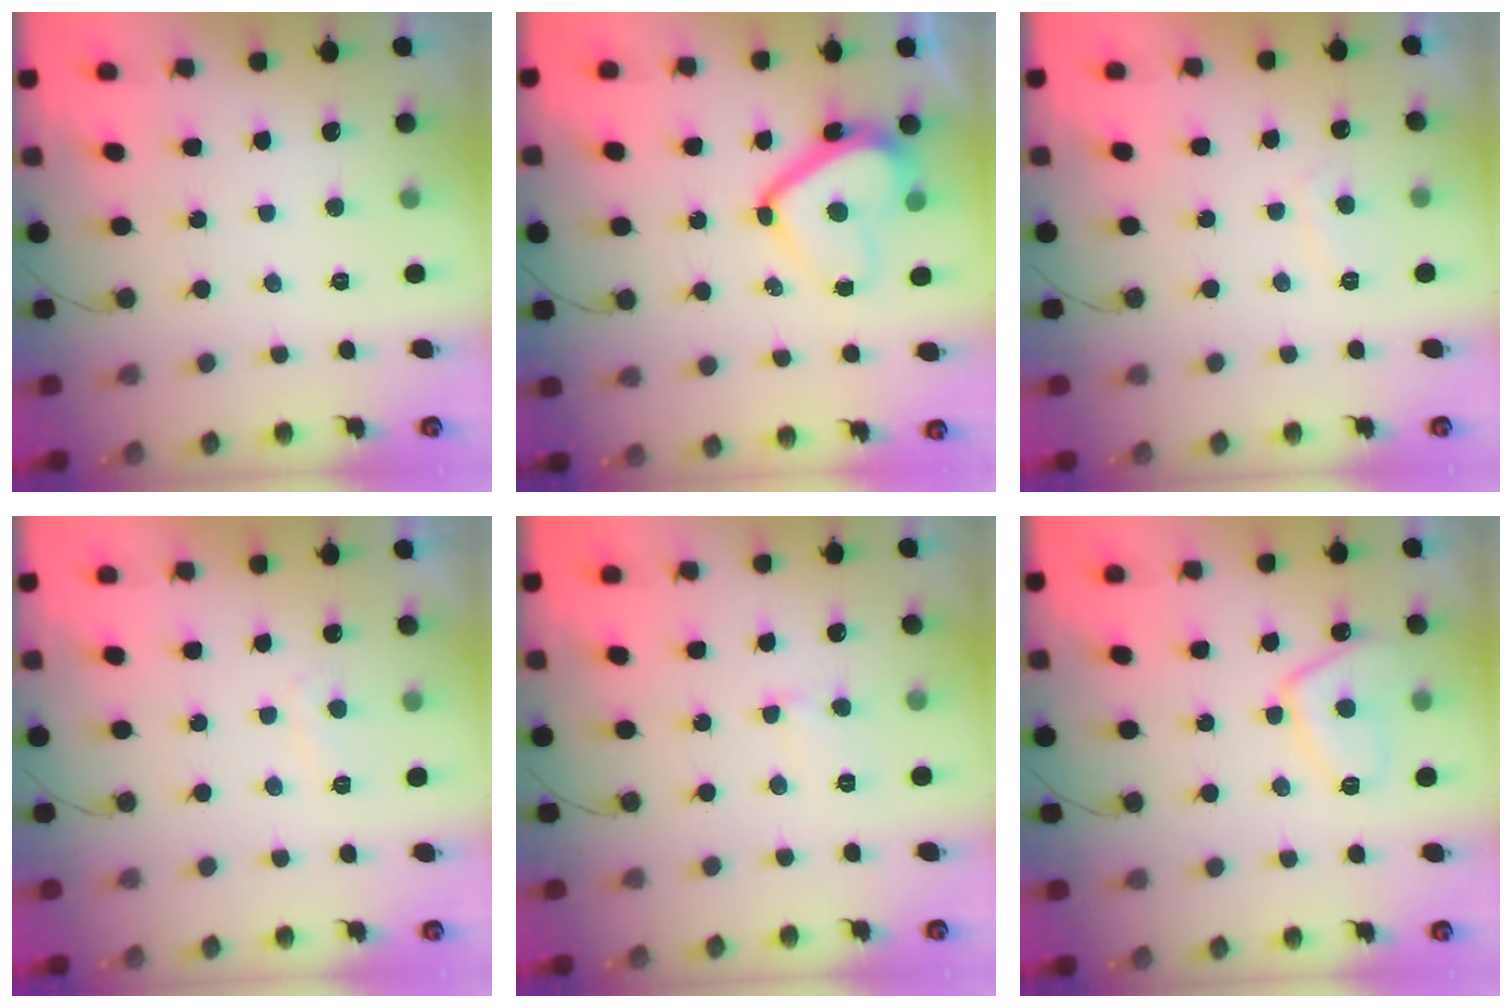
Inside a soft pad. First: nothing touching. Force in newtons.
{"total": 12.1, "press": 11.9, "slide": 1.9}
{"total": 2.6, "press": 2.5, "slide": 0.8}
{"total": 2.1, "press": 2.0, "slide": 0.7}
{"total": 3.0, "press": 3.0, "slide": 0.3}
{"total": 9.6, "press": 9.5, "slide": 1.2}